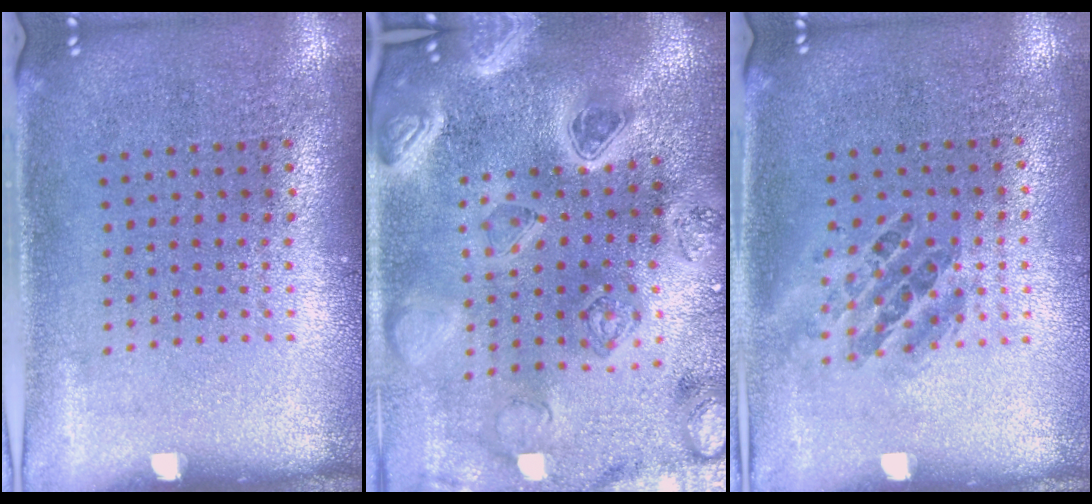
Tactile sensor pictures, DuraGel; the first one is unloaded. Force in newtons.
{"total": 5.2, "press": 4.4, "slide": 2.9}
{"total": 1.0, "press": 0.9, "slide": 0.5}